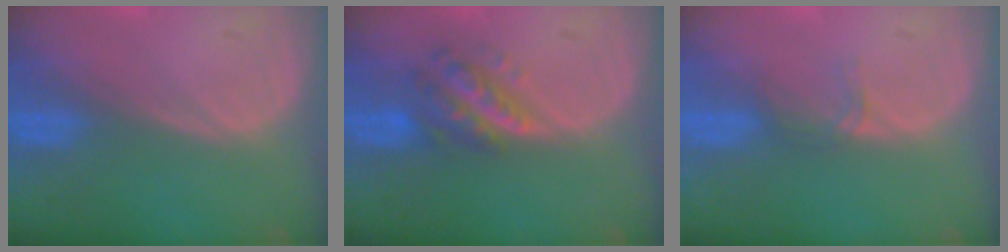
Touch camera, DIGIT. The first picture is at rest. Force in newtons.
{"total": 5.7, "press": 5.3, "slide": 2.3}
{"total": 1.5, "press": 1.5, "slide": 0.2}